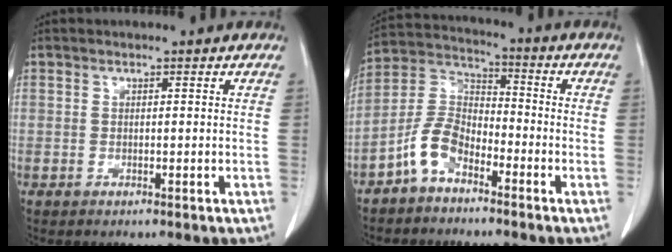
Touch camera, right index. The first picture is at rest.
{"total": 4.8, "force": [-2.9, 2.6, 2.9], "torque": [-0.066, 0.012, -0.057]}